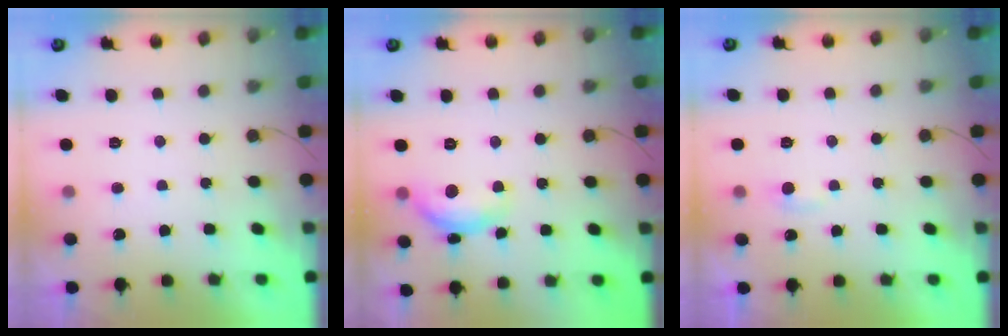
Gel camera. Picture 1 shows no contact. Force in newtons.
{"total": 11.3, "press": 11.3, "slide": 0.6}
{"total": 3.5, "press": 3.5, "slide": 0.4}